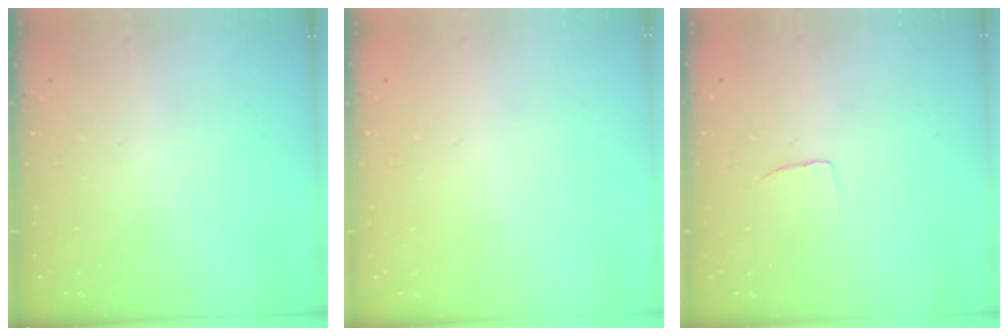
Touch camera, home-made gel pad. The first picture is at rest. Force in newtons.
{"total": 0.0}
{"total": 2.7, "press": 2.7, "slide": 0.2}